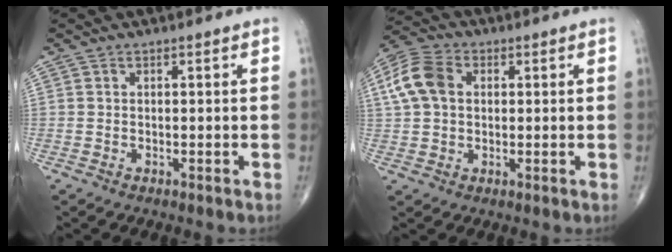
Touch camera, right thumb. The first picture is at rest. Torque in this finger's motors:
{"motor_torque": [-0.32, 0.51, 0.20, 0.11, 0.09]}